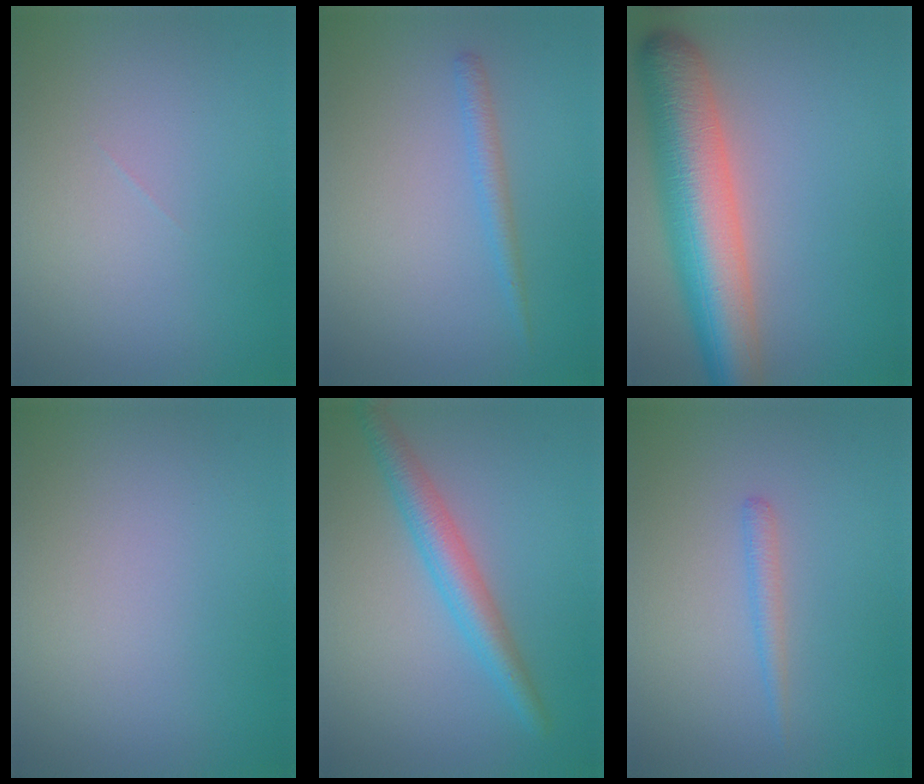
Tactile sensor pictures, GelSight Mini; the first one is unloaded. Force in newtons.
{"total": 1.5, "press": 1.5, "slide": 0.0}
{"total": 9.9, "press": 9.9, "slide": 0.4}
{"total": 0.0}
{"total": 3.6, "press": 3.6, "slide": 0.2}
{"total": 1.2, "press": 1.2, "slide": 0.0}